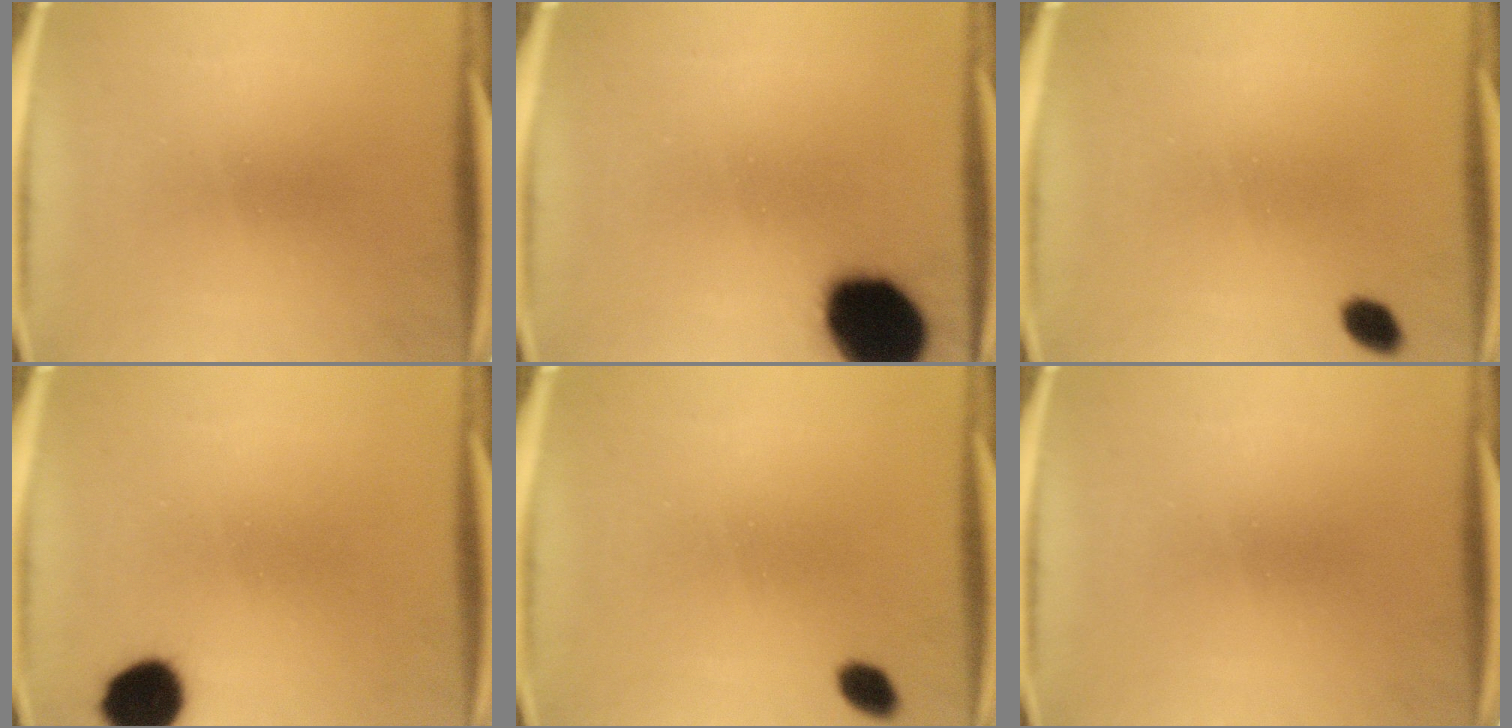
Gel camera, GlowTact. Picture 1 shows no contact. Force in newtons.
{"total": 19.2}
{"total": 2.7}
{"total": 9.8}
{"total": 2.7}
{"total": 0.0}